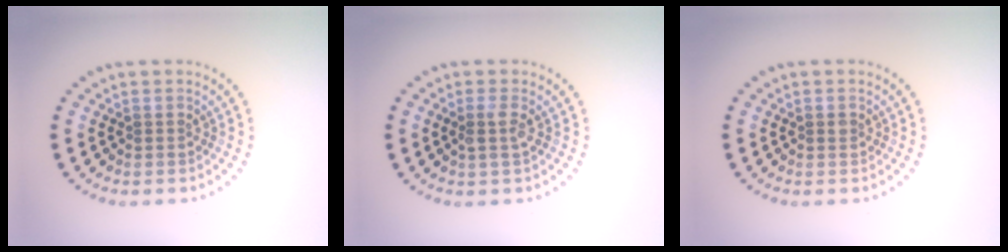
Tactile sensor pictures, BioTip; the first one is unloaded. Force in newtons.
{"total": 1.3, "press": 1.1, "slide": 0.5}
{"total": 0.5, "press": 0.5, "slide": 0.1}